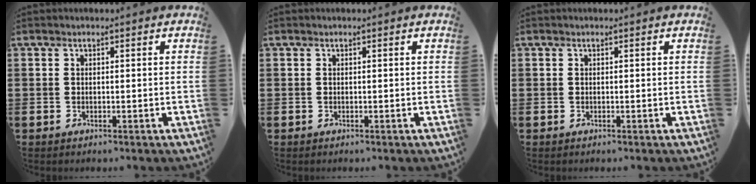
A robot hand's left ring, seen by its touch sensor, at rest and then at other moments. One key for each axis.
{"total": 0.0}
{"total": 0.0}